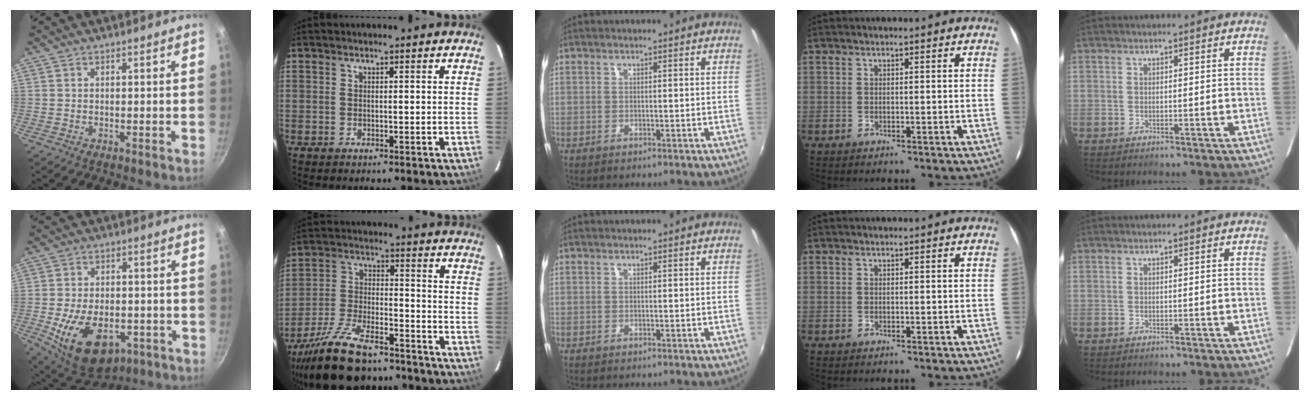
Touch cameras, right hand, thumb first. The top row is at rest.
{"thumb": {"total": 16.8, "force": [-5.6, 10.4, 12.0], "torque": [-0.178, 0.002, -0.074]}, "index": {"total": 19.2, "force": [-15.5, 6.8, 9.1], "torque": [-0.191, -0.015, -0.254]}}